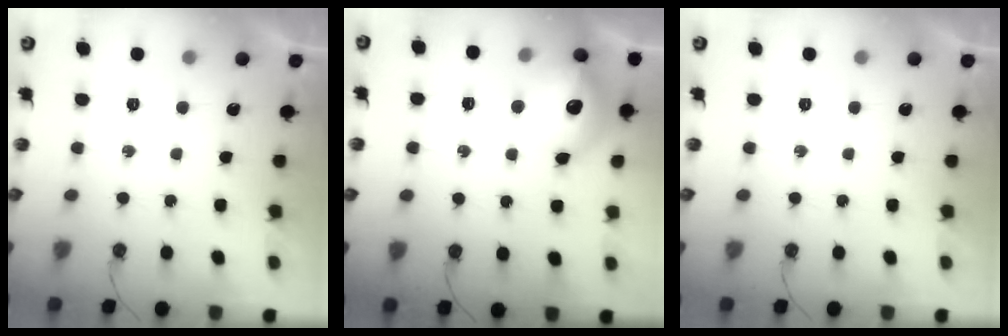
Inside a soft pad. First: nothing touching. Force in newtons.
{"total": 15.8, "press": 15.8, "slide": 1.1}
{"total": 0.0}